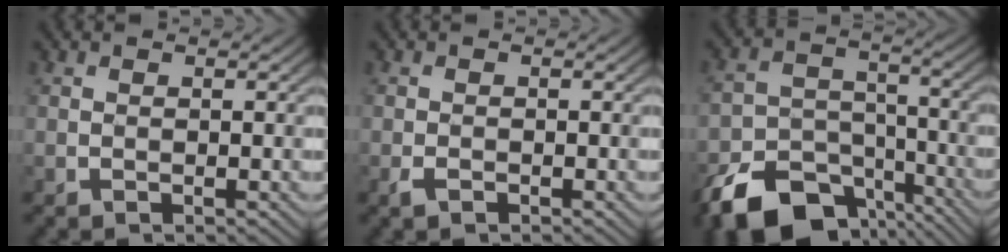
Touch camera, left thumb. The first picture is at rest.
{"total": 1.3, "force": [-0.8, 0.6, 0.8], "torque": [-0.019, -0.003, -0.016]}
{"total": 13.2, "force": [-9.0, 7.4, 6.3], "torque": [-0.131, -0.020, -0.154]}